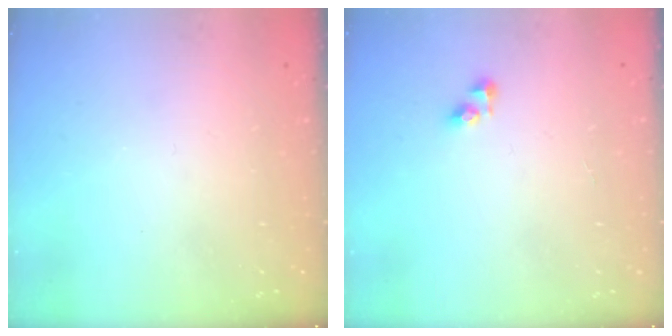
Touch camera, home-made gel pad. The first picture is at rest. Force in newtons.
{"total": 3.2, "press": 3.2, "slide": 0.5}